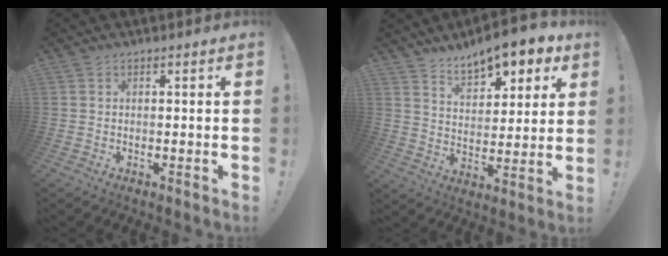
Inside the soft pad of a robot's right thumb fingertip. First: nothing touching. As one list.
[{"total": 11.6, "force": [9.1, 4.8, 5.5], "torque": [-0.078, -0.065, 0.160]}]